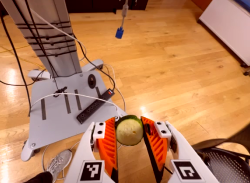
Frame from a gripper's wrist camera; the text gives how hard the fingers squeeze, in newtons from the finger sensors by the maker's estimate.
{"total": 7.0, "left": 7.2, "right": 6.8}